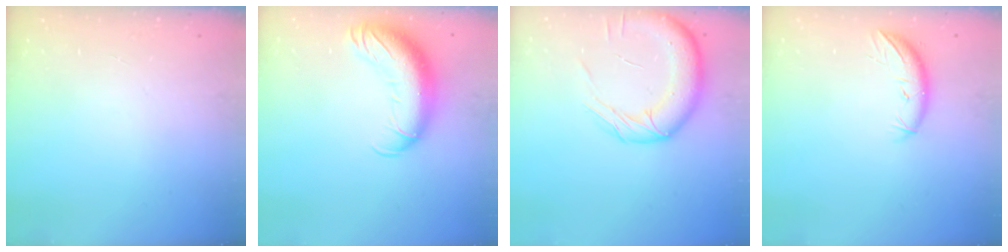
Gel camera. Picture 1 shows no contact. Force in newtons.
{"total": 15.9, "press": 15.5, "slide": 3.6}
{"total": 14.4, "press": 14.2, "slide": 2.3}
{"total": 7.6, "press": 7.5, "slide": 1.3}